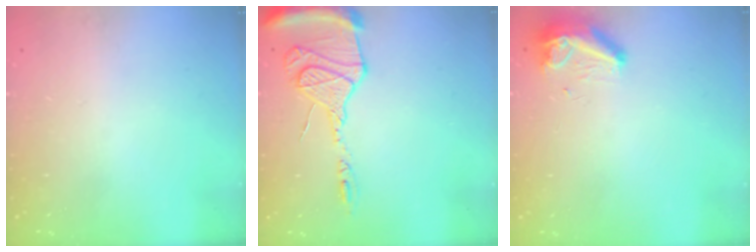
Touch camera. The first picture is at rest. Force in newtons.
{"total": 14.8, "press": 14.7, "slide": 1.6}
{"total": 8.5, "press": 8.2, "slide": 2.1}